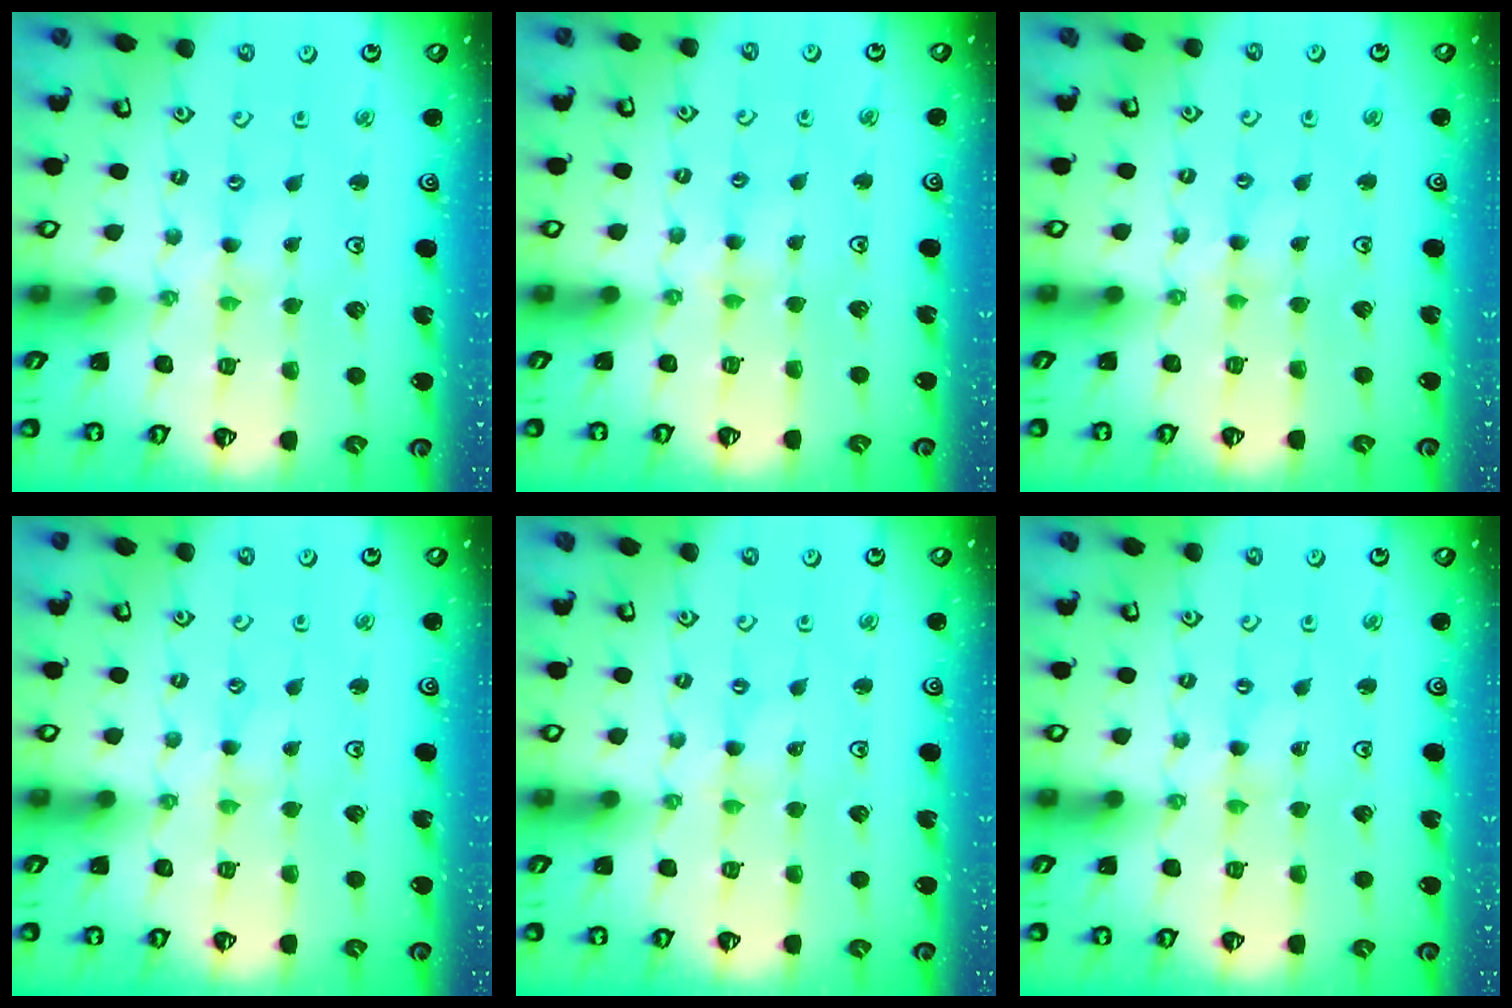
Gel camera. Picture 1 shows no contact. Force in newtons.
{"total": 3.0, "press": 2.9, "slide": 0.4}
{"total": 2.6, "press": 2.6, "slide": 0.4}
{"total": 0.8, "press": 0.8, "slide": 0.2}
{"total": 0.0}
{"total": 0.0}